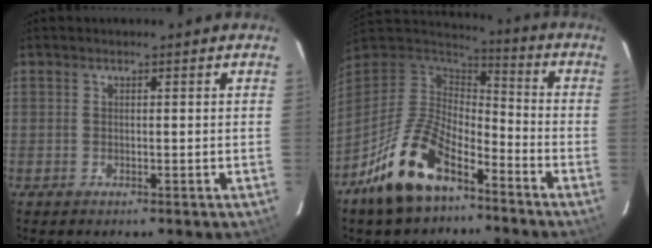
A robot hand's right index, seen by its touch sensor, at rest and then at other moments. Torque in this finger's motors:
{"motor_torque": [1.05, -1.09, 0.98, 0.21]}